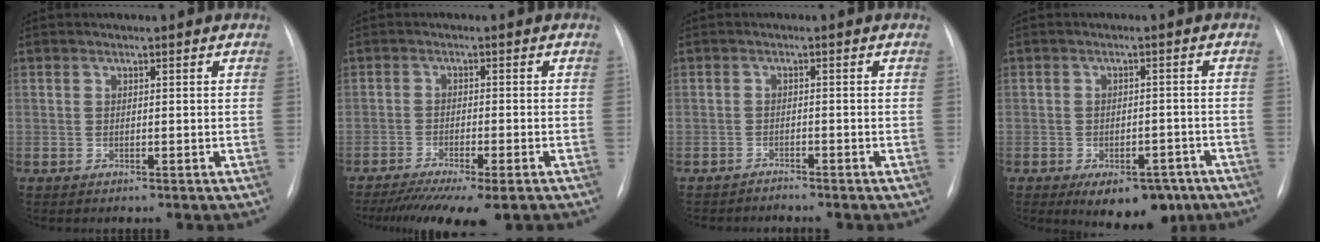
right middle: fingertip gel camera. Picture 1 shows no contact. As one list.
[{"total": 10.3, "force": [-7.8, 1.6, 6.6], "torque": [-0.097, -0.018, -0.119]}, {"total": 1.2, "force": [-1.1, 0.0, -0.6], "torque": [0.011, -0.004, -0.019]}, {"total": 9.2, "force": [-5.8, 4.7, 5.4], "torque": [-0.057, 0.007, -0.075]}]